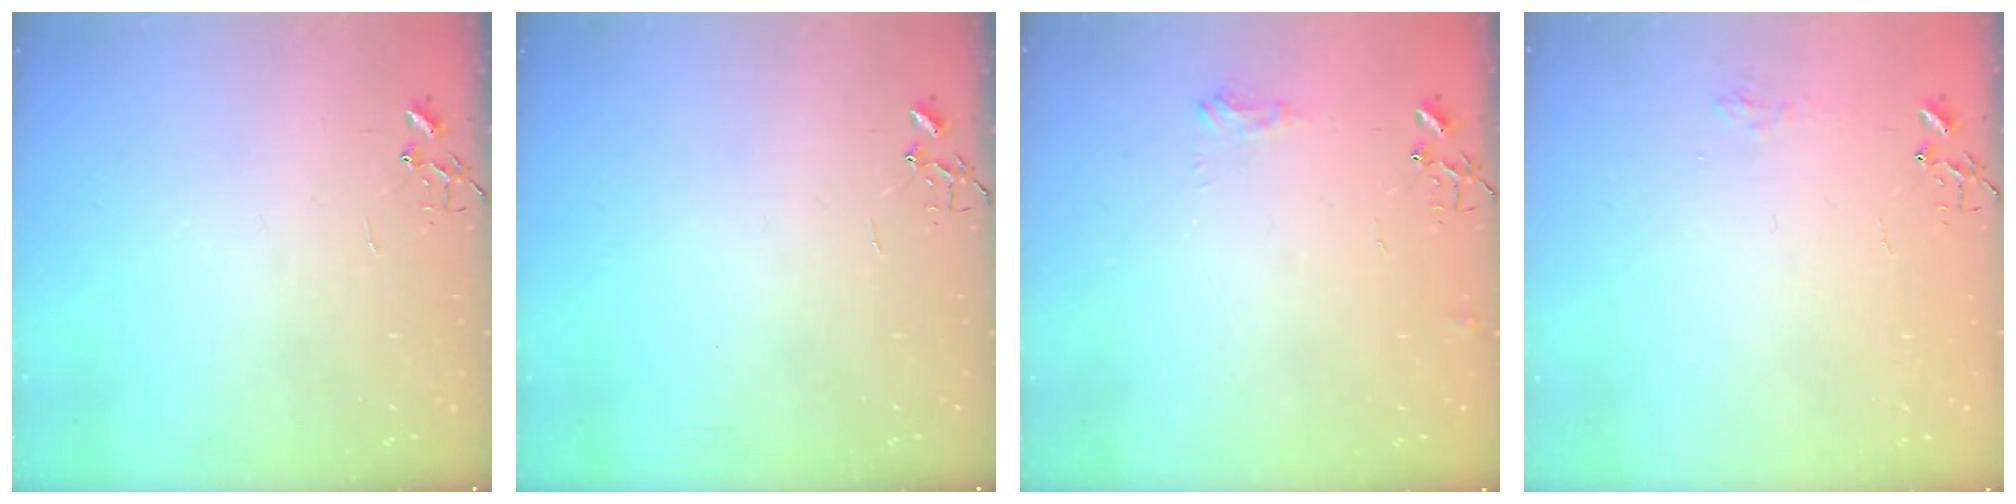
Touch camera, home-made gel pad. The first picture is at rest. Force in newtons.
{"total": 0.0}
{"total": 7.2, "press": 7.1, "slide": 1.0}
{"total": 7.3, "press": 7.3, "slide": 0.6}